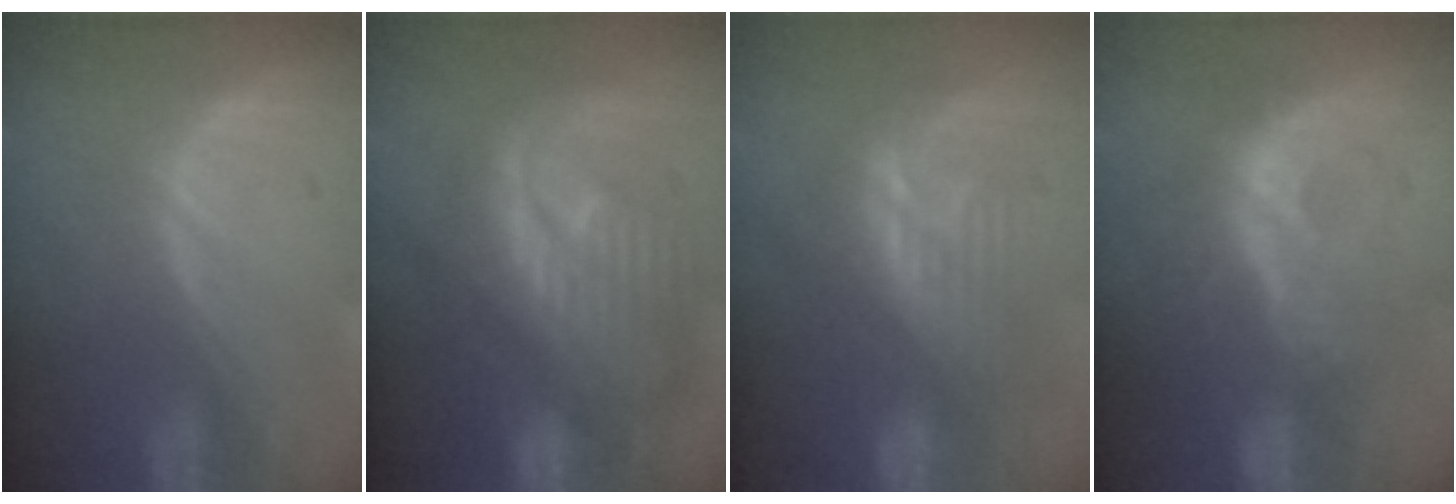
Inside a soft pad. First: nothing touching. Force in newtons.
{"total": 12.4, "press": 12.3, "slide": 1.3}
{"total": 7.7, "press": 7.5, "slide": 1.5}
{"total": 9.2, "press": 8.5, "slide": 3.5}